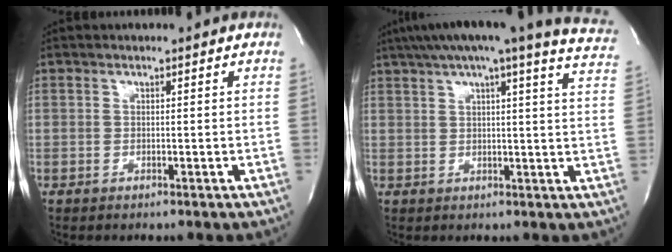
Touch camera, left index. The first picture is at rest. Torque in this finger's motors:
{"motor_torque": [1.06, -1.08, 0.19, 0.10]}